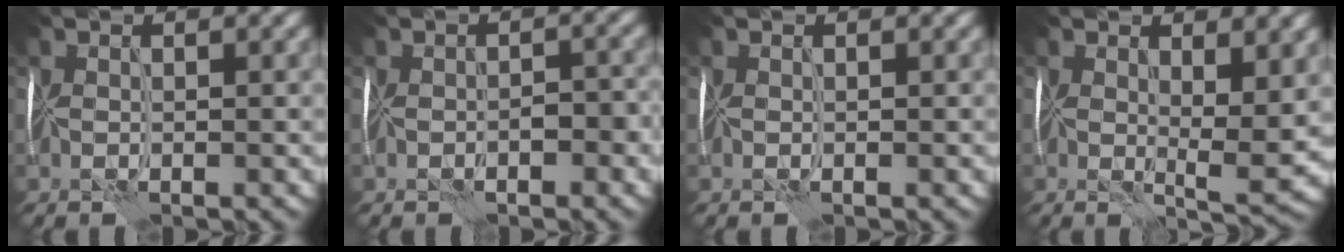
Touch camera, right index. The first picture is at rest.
{"total": 2.4, "force": [-1.1, 1.3, 1.6], "torque": [-0.014, 0.005, -0.009]}
{"total": 0.0}
{"total": 4.8, "force": [1.3, 1.7, 4.2], "torque": [-0.067, -0.011, 0.025]}